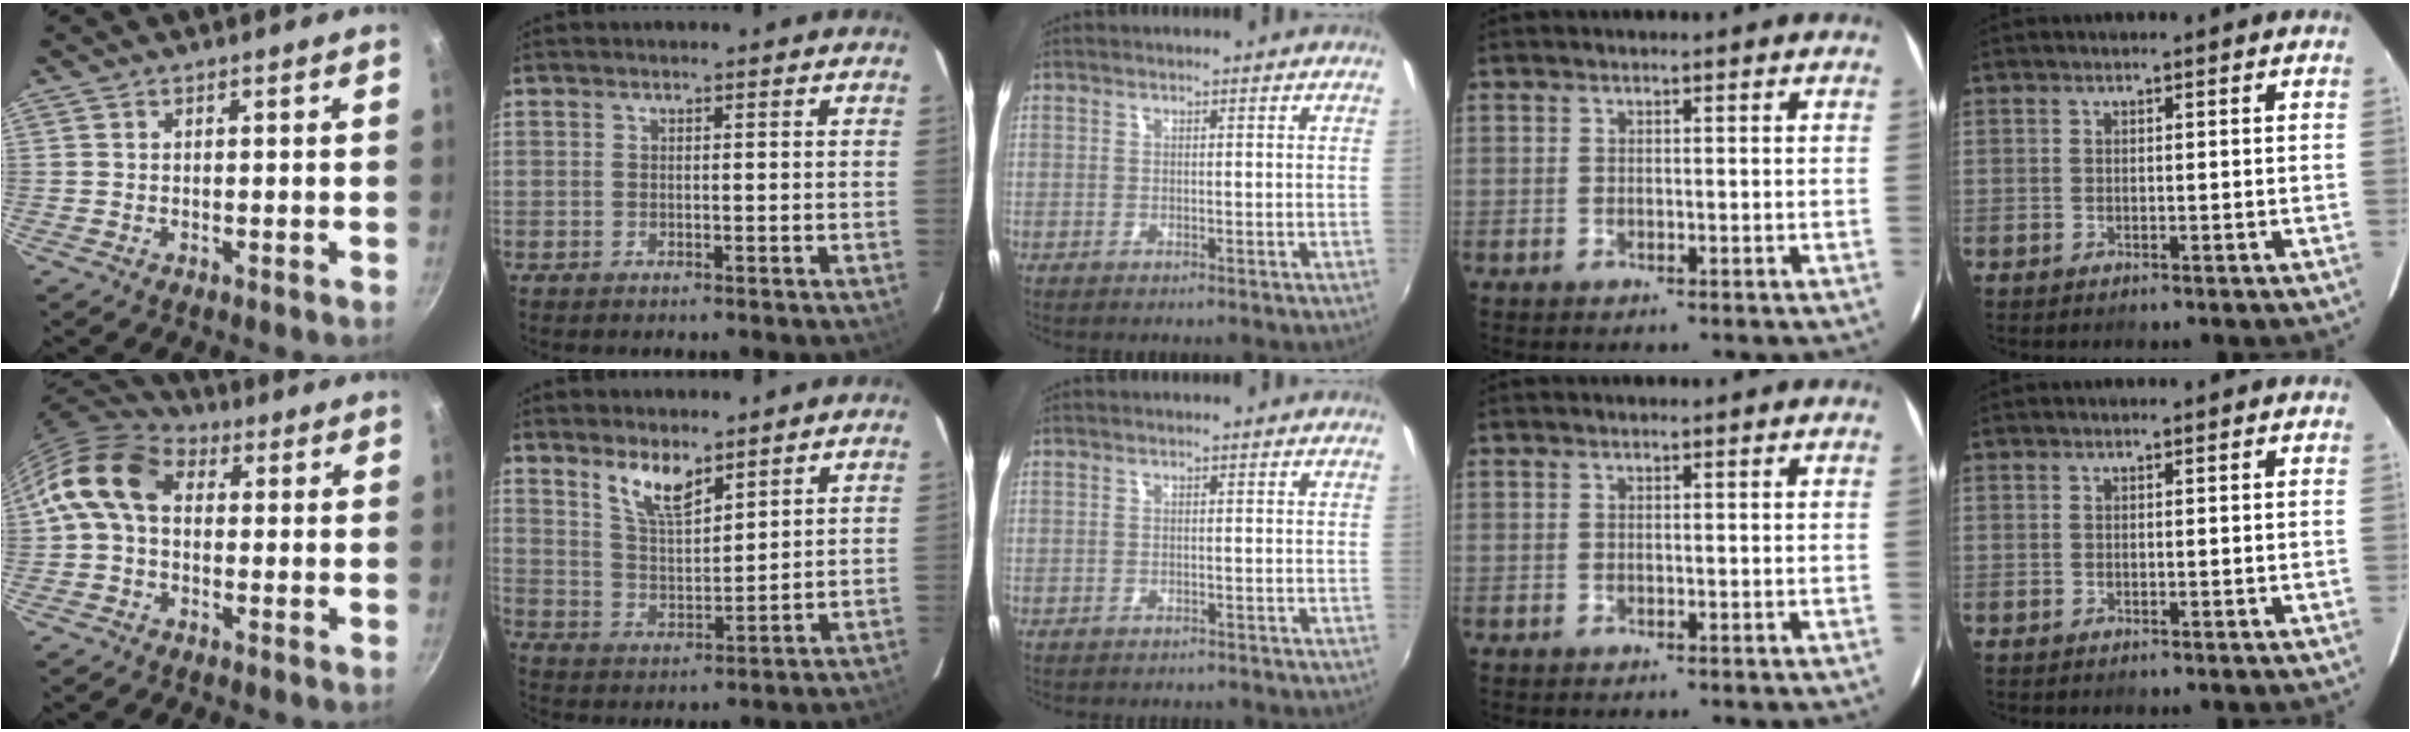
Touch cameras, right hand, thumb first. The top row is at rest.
{"thumb": {"total": 11.6, "force": [1.6, 8.3, 7.9], "torque": [-0.129, 0.026, 0.007]}, "index": {"total": 7.6, "force": [5.5, 2.4, 4.7], "torque": [-0.086, -0.001, 0.112]}, "middle": {"total": 3.0, "force": [-2.7, 0.9, 0.8], "torque": [-0.023, -0.012, -0.039]}}